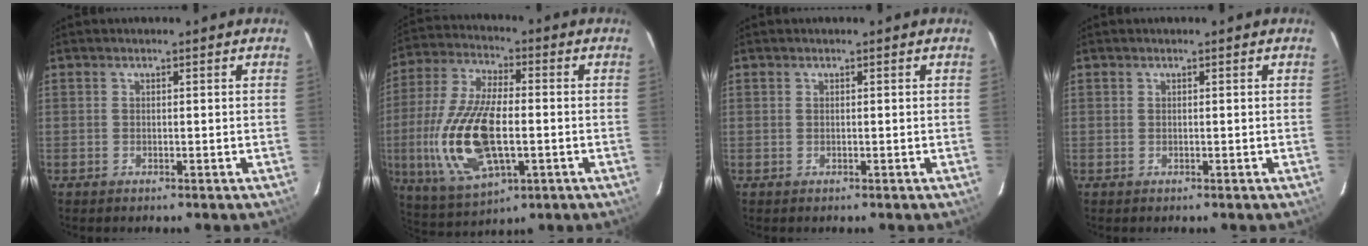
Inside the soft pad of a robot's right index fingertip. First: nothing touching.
{"total": 18.5, "force": [-3.3, 8.1, 16.4], "torque": [-0.356, -0.011, -0.055]}
{"total": 0.0}
{"total": 0.0}